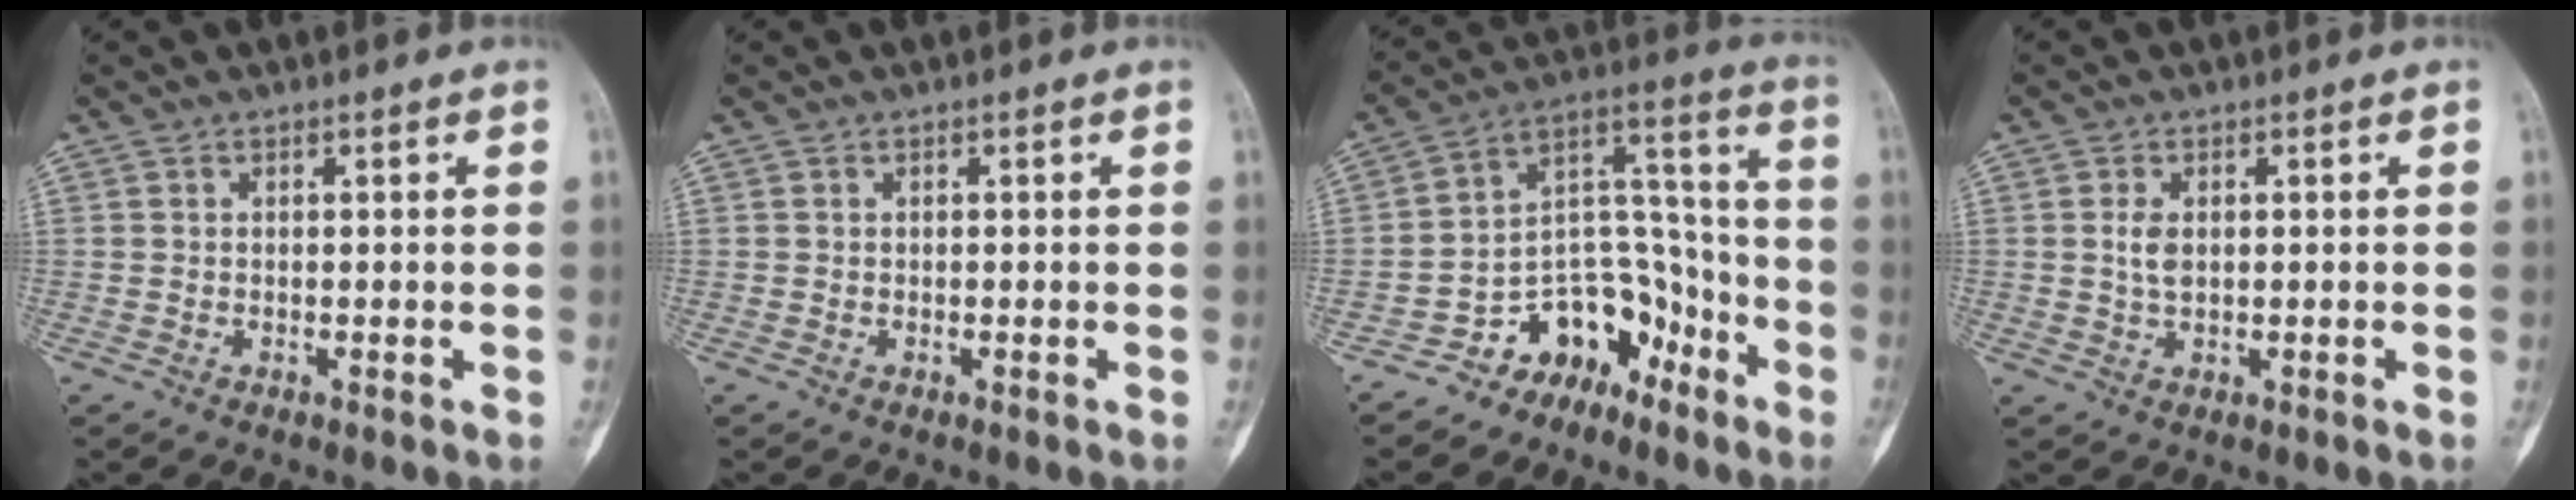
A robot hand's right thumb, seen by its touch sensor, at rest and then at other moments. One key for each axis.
{"total": 0.0}
{"total": 13.2, "fx": -8.6, "fy": 8.6, "fz": 5.1, "tx": -0.037, "ty": 0.122, "tz": -0.151}
{"total": 2.6, "fx": 0.3, "fy": 1.5, "fz": 2.1, "tx": -0.040, "ty": -0.001, "tz": 0.005}